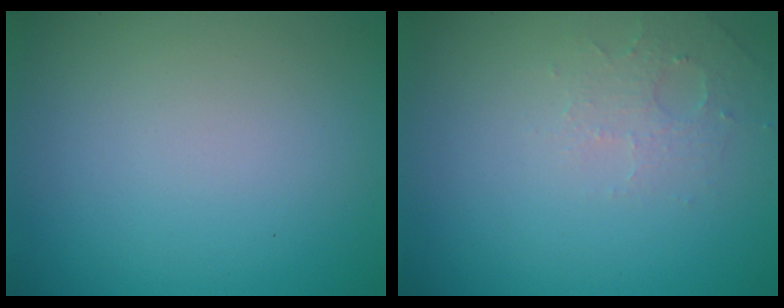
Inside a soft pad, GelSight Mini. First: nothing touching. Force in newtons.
{"total": 1.8, "press": 1.7, "slide": 0.4}